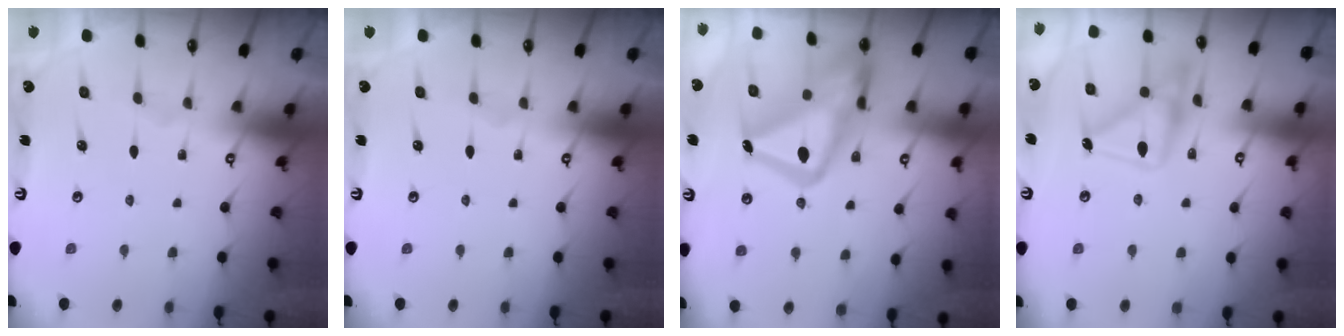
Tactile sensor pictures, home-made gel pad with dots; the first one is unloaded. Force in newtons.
{"total": 0.0}
{"total": 20.9, "press": 20.8, "slide": 1.8}
{"total": 16.6, "press": 16.6, "slide": 0.9}